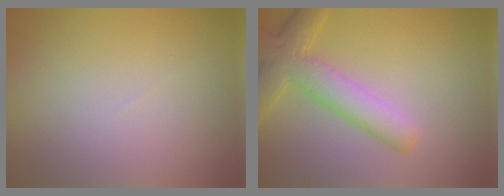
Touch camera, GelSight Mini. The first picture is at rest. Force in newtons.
{"total": 5.1, "press": 5.1, "slide": 0.2}